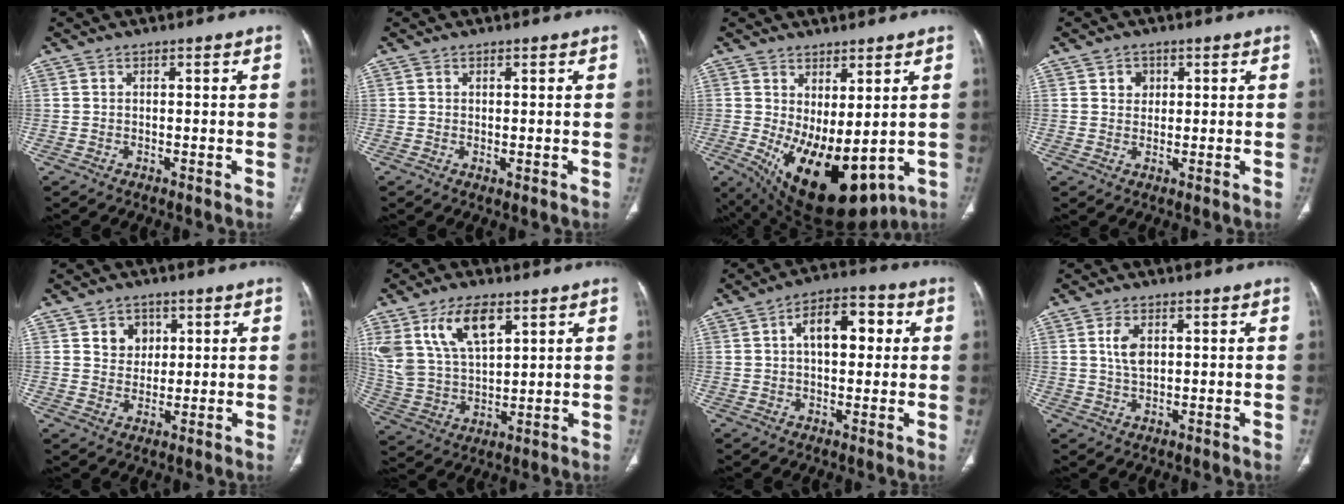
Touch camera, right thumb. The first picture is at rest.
{"total": 1.1, "force": [-0.1, 0.4, 1.0], "torque": [-0.020, -0.007, 0.002]}
{"total": 16.8, "force": [-2.3, 7.9, 14.6], "torque": [-0.234, -0.023, -0.001]}
{"total": 2.7, "force": [1.0, 2.3, 1.0], "torque": [-0.001, -0.004, 0.015]}
{"total": 5.4, "force": [2.1, 4.5, 2.1], "torque": [-0.006, -0.008, 0.034]}
{"total": 14.5, "force": [7.4, 7.5, 10.0], "torque": [-0.184, -0.021, 0.154]}
{"total": 10.4, "force": [2.2, 5.7, 8.4], "torque": [-0.108, 0.022, 0.029]}
{"total": 4.3, "force": [1.1, 2.4, 3.4], "torque": [-0.067, -0.004, 0.024]}